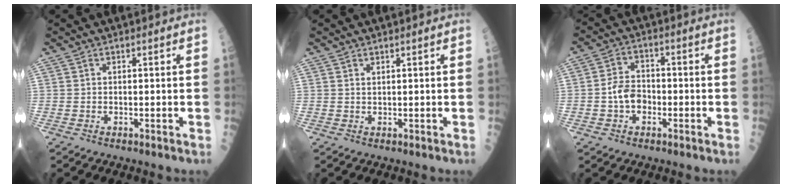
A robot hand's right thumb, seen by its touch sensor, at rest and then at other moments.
{"total": 0.5, "force": [0.4, 0.1, 0.3], "torque": [-0.005, -0.004, 0.009]}
{"total": 6.0, "force": [-1.4, 4.3, 3.9], "torque": [-0.047, 0.022, -0.030]}